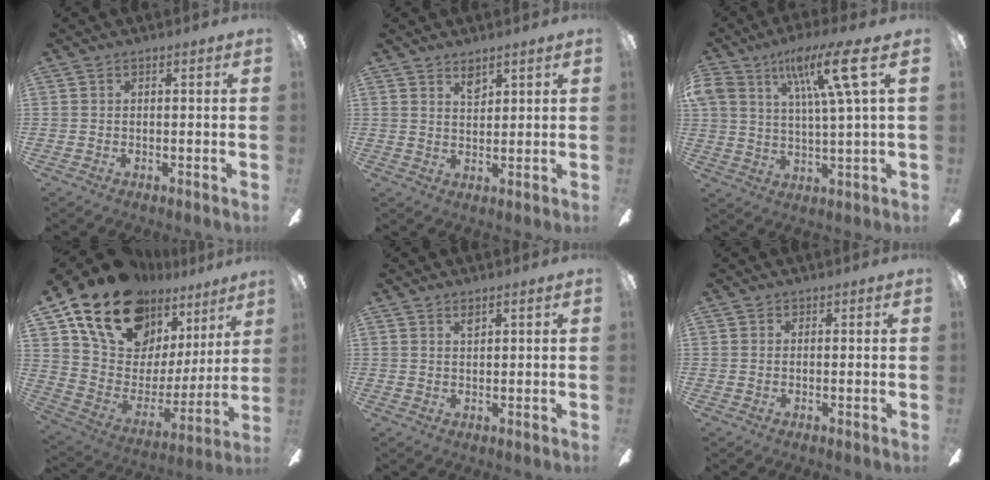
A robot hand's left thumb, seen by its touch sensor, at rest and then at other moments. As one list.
[{"total": 3.4, "force": [2.9, 1.3, 1.3], "torque": [-0.015, -0.014, 0.050]}, {"total": 14.9, "force": [7.3, 3.8, 12.4], "torque": [-0.223, -0.011, 0.117]}, {"total": 19.7, "force": [15.3, 9.6, 7.8], "torque": [-0.152, -0.107, 0.281]}, {"total": 1.5, "force": [1.3, 0.2, 0.7], "torque": [-0.017, 0.000, 0.024]}, {"total": 0.6, "force": [0.3, 0.5, 0.1], "torque": [0.006, 0.000, 0.003]}]